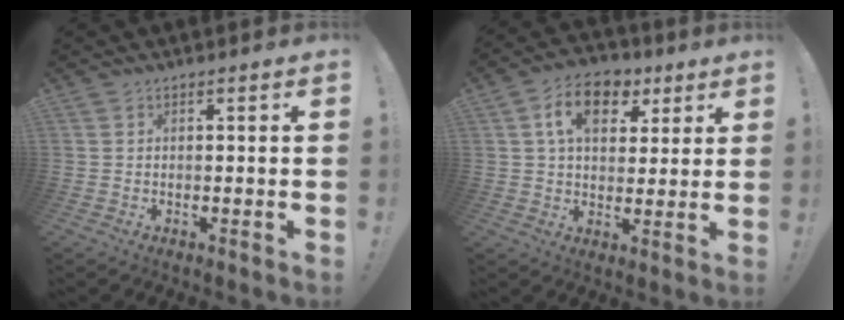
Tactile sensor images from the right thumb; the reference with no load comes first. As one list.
[{"total": 12.6, "force": [5.1, 8.5, 7.8], "torque": [-0.121, -0.005, 0.096]}]